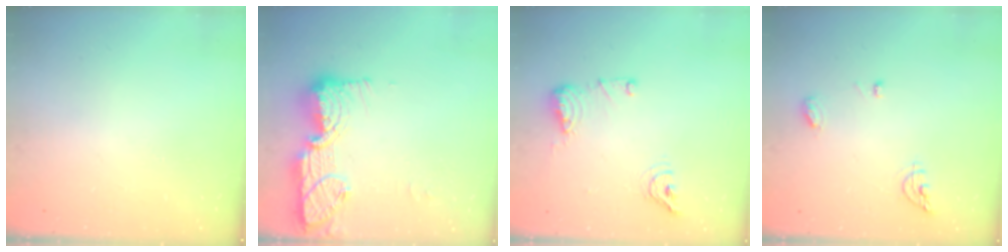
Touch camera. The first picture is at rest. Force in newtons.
{"total": 15.1, "press": 15.0, "slide": 1.0}
{"total": 8.9, "press": 8.7, "slide": 1.7}
{"total": 6.7, "press": 6.7, "slide": 0.3}